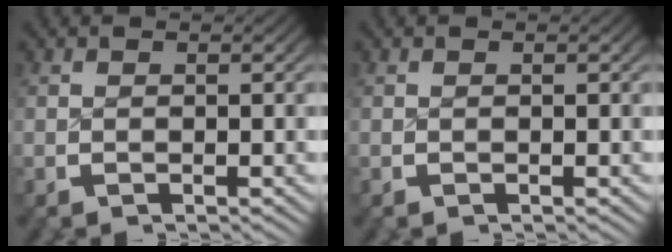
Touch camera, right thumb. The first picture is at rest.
{"total": 0.0}